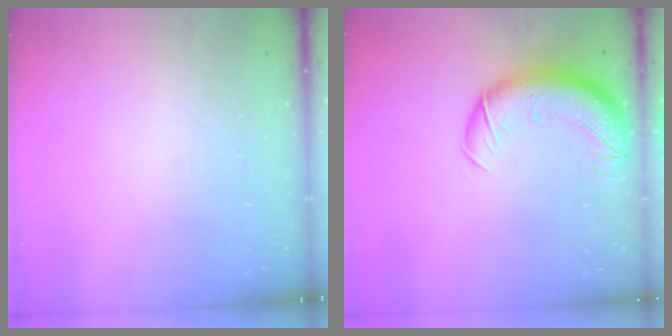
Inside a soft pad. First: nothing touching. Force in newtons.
{"total": 13.4, "press": 13.0, "slide": 3.3}